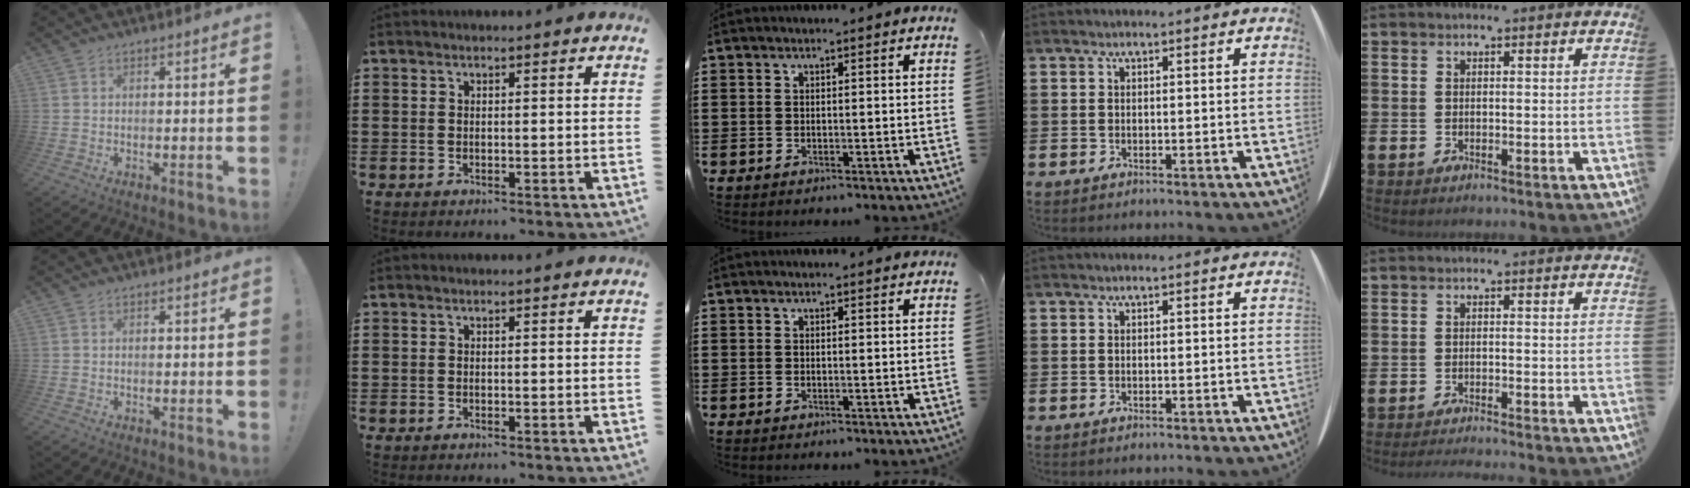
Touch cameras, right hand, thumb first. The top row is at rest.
{"little": {"total": 1.2, "force": [-1.2, -0.3, 0.2], "torque": [-0.002, 0.001, -0.023]}}